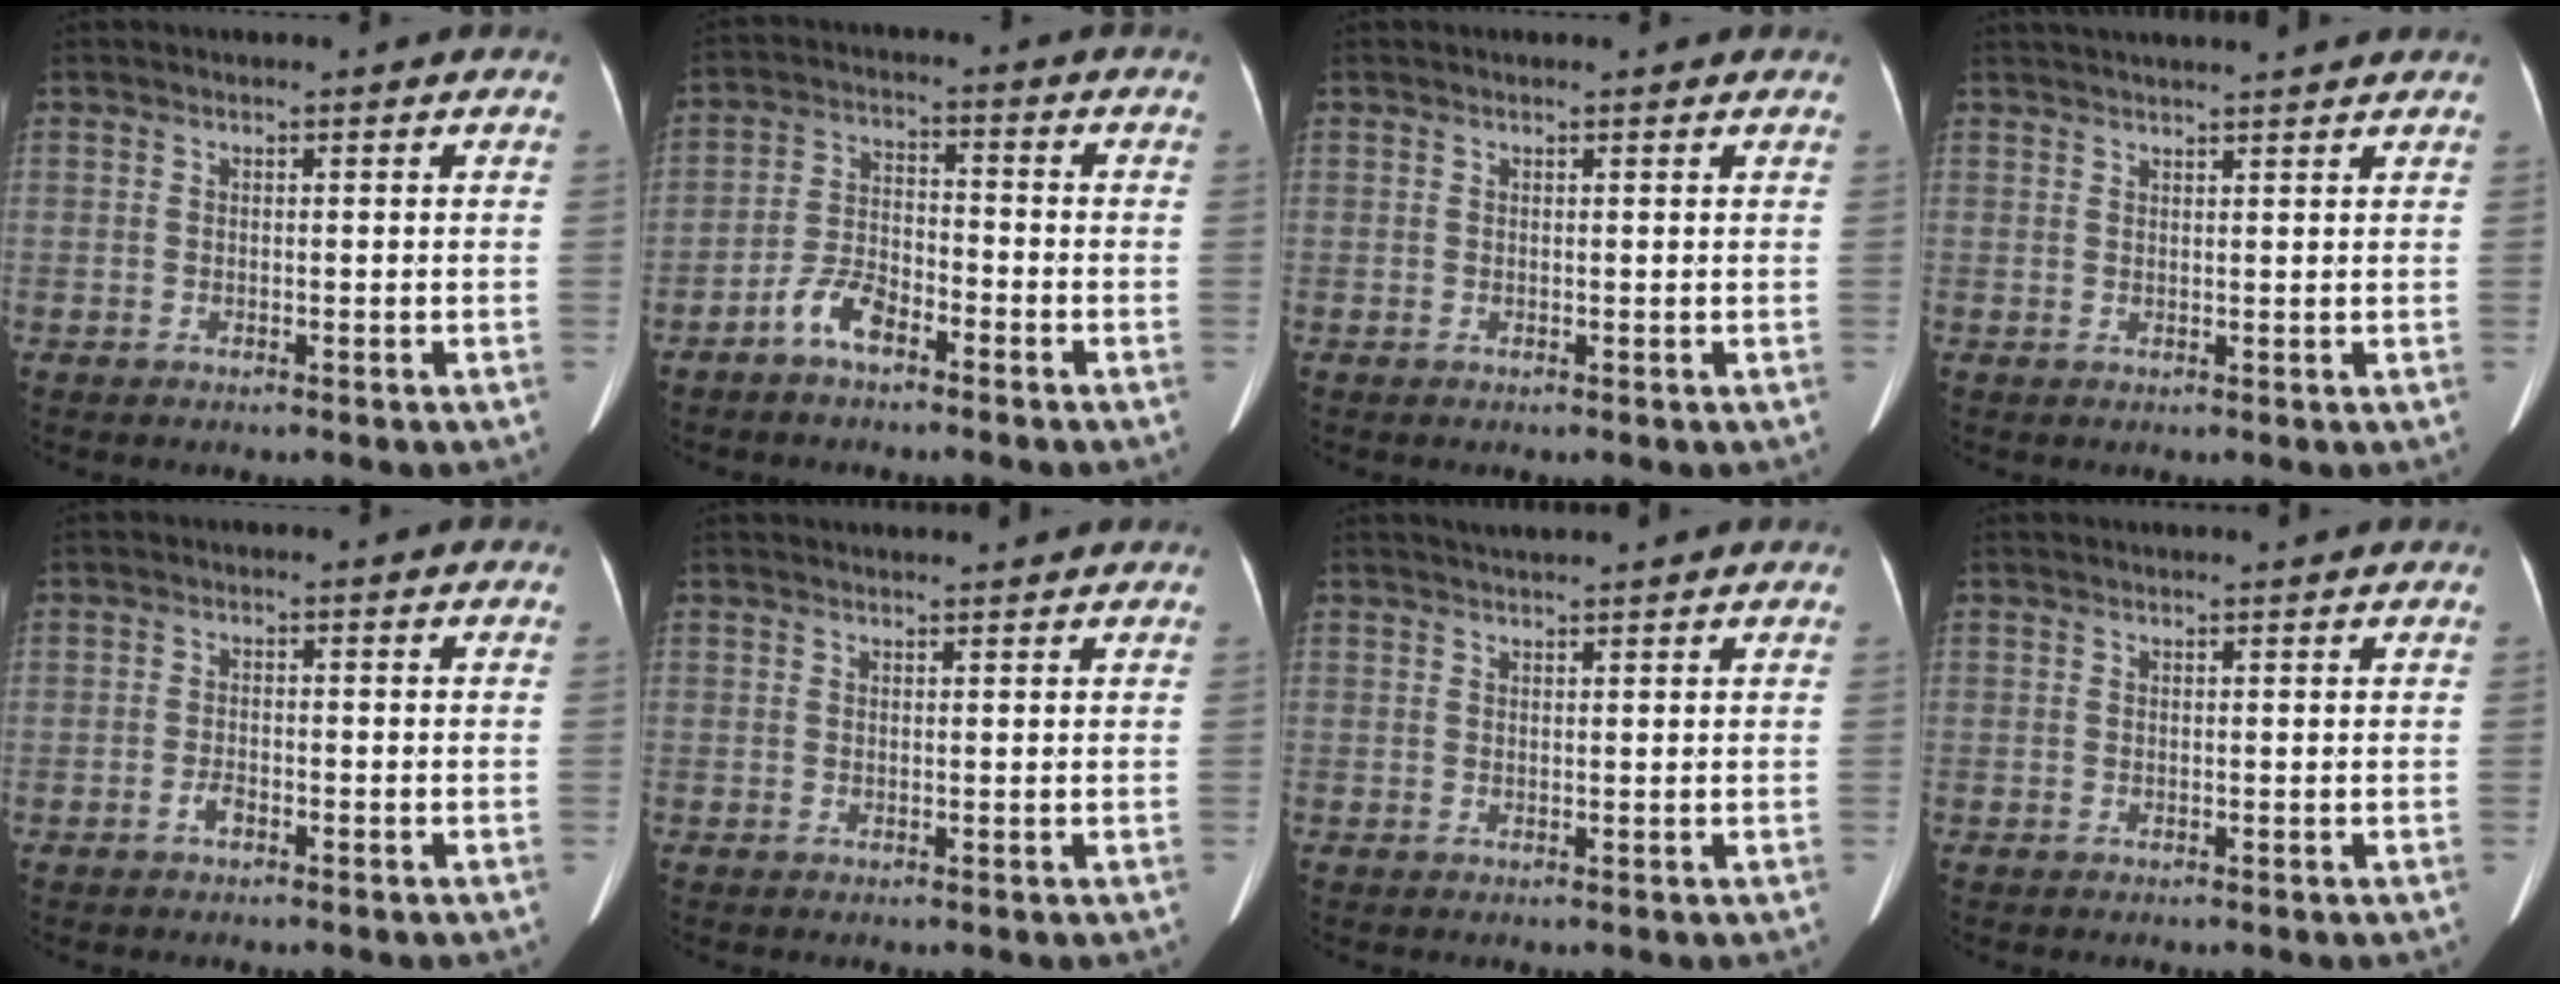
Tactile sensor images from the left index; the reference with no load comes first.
{"total": 5.7, "force": [-4.0, 2.2, 3.4], "torque": [-0.080, 0.009, -0.077]}
{"total": 1.8, "force": [1.7, 0.4, 0.6], "torque": [-0.014, 0.008, 0.009]}
{"total": 10.1, "force": [9.3, -0.1, 4.1], "torque": [-0.064, 0.030, 0.119]}
{"total": 1.5, "force": [-1.0, 0.5, 1.0], "torque": [-0.020, 0.001, -0.018]}
{"total": 4.7, "force": [4.6, 0.1, 1.2], "torque": [-0.015, 0.023, 0.052]}
{"total": 4.1, "force": [3.7, -0.3, 1.7], "torque": [-0.024, 0.028, 0.052]}
{"total": 2.5, "force": [2.4, -0.2, 0.8], "torque": [-0.011, 0.013, 0.027]}